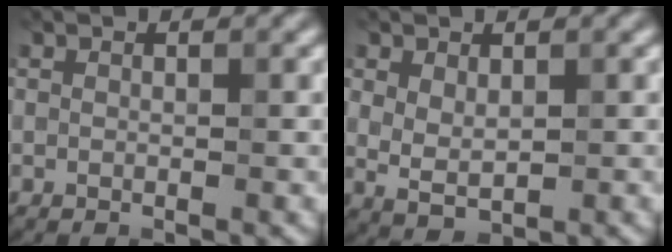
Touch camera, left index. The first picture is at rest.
{"total": 2.3, "force": [0.6, 1.4, 1.8], "torque": [-0.036, -0.003, 0.017]}